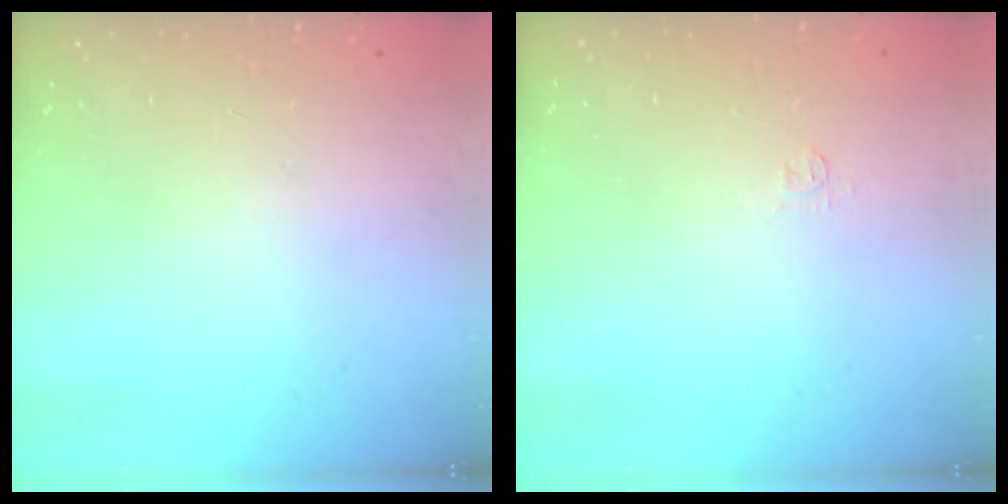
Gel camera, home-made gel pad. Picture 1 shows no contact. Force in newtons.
{"total": 3.1, "press": 3.0, "slide": 0.4}